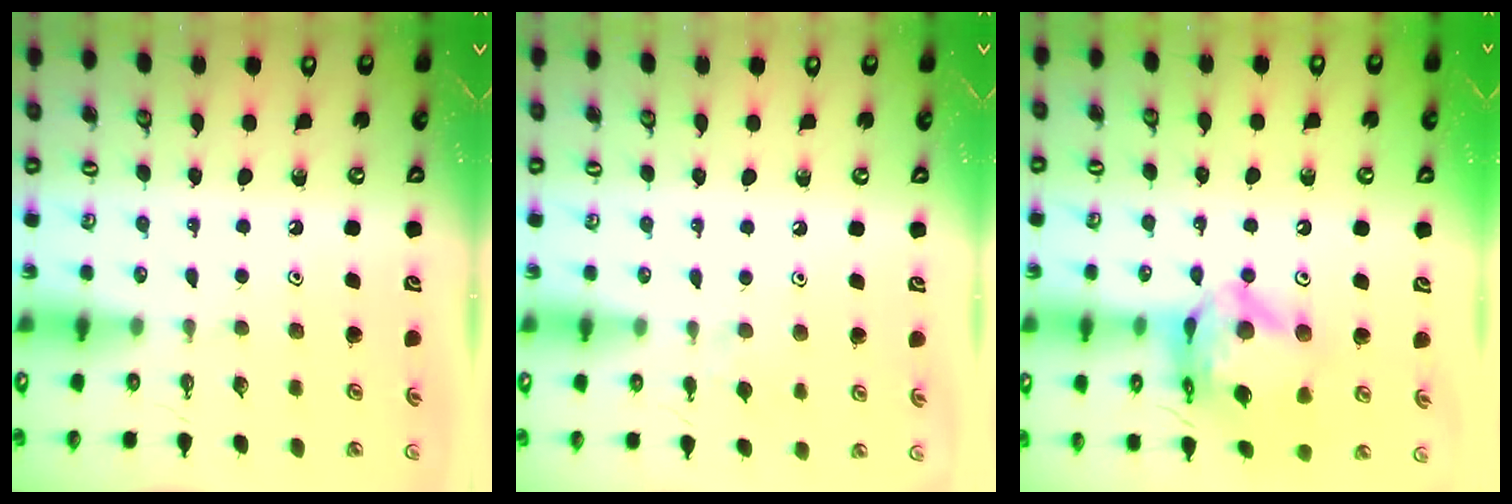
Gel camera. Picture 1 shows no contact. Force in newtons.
{"total": 3.7, "press": 3.7, "slide": 0.6}
{"total": 16.6, "press": 16.6, "slide": 1.6}